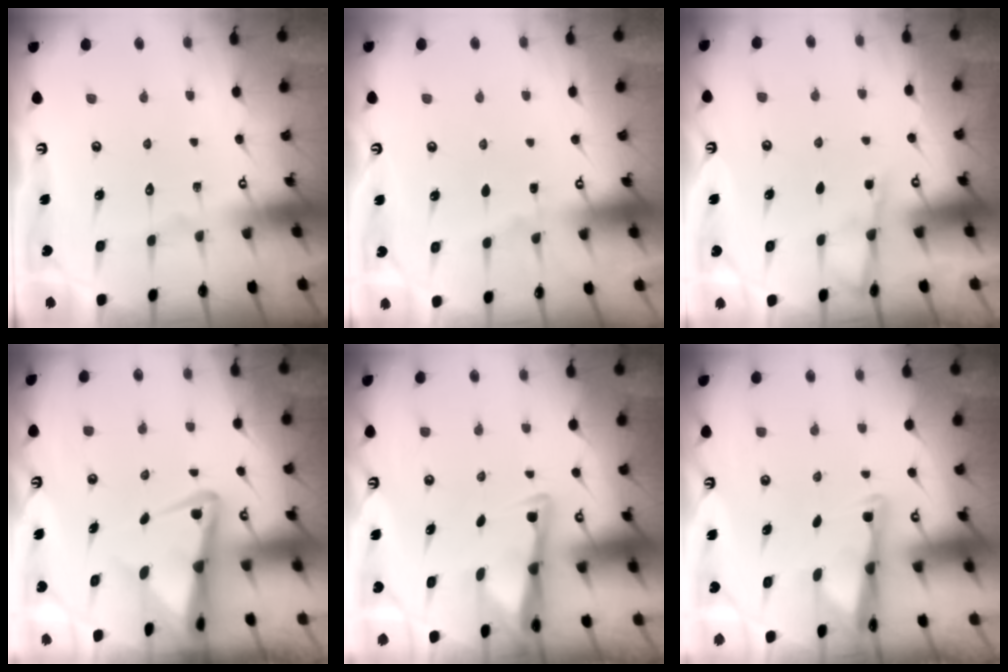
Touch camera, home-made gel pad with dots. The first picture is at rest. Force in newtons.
{"total": 2.9, "press": 2.9, "slide": 0.5}
{"total": 3.2, "press": 3.2, "slide": 0.4}
{"total": 5.1, "press": 5.0, "slide": 0.8}
{"total": 3.0, "press": 3.0, "slide": 0.4}
{"total": 2.7, "press": 2.7, "slide": 0.5}